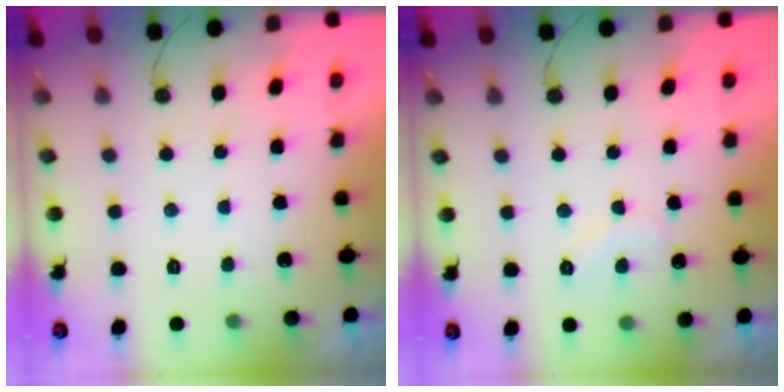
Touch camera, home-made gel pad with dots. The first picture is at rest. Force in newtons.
{"total": 7.3, "press": 7.3, "slide": 0.3}